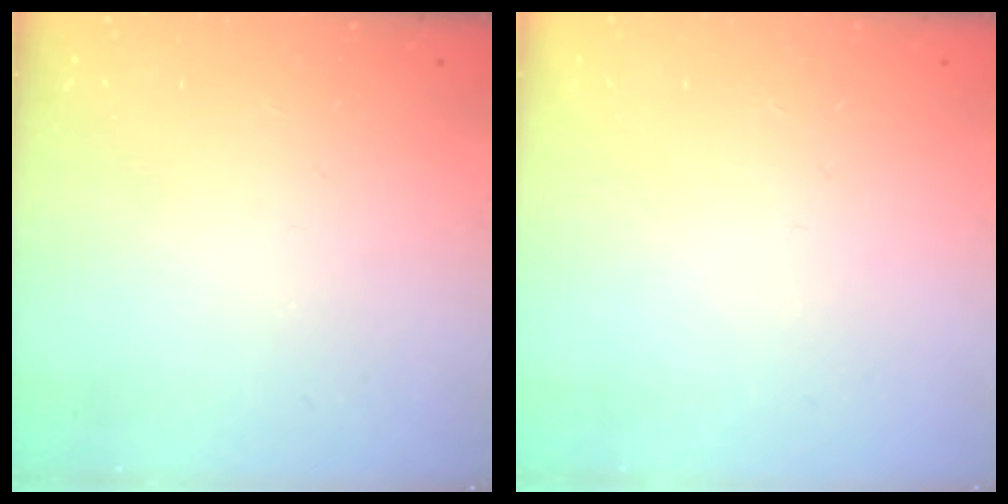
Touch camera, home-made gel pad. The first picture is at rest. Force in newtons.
{"total": 0.0}